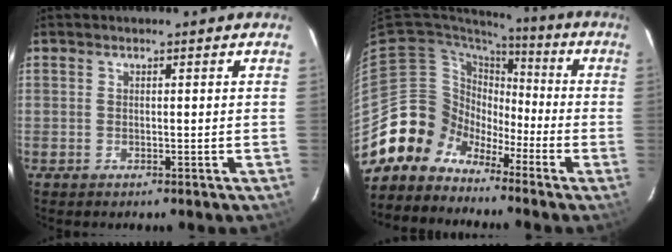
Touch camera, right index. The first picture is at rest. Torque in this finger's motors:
{"motor_torque": [1.06, -1.00, -0.07, -0.21]}